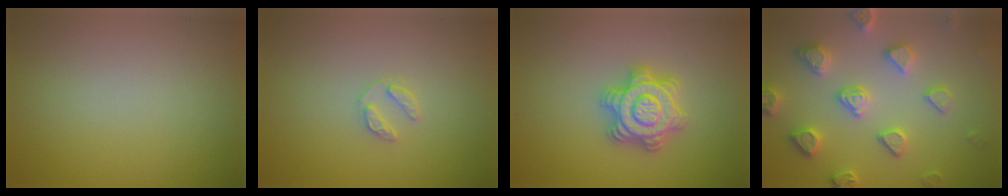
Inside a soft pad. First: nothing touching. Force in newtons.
{"total": 1.3, "press": 1.3, "slide": 0.2}
{"total": 4.6, "press": 4.6, "slide": 0.7}
{"total": 4.7, "press": 4.5, "slide": 1.4}